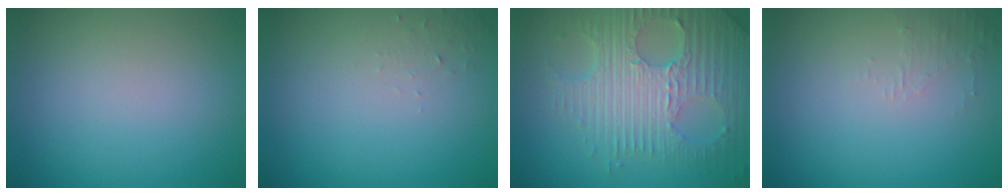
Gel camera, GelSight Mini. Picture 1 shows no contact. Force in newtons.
{"total": 1.0, "press": 0.9, "slide": 0.1}
{"total": 8.0, "press": 5.8, "slide": 5.6}
{"total": 1.3, "press": 1.2, "slide": 0.3}